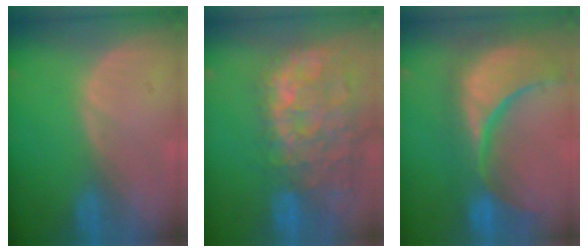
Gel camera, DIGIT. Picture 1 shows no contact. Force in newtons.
{"total": 14.9, "press": 12.0, "slide": 8.8}
{"total": 15.3, "press": 12.1, "slide": 9.4}